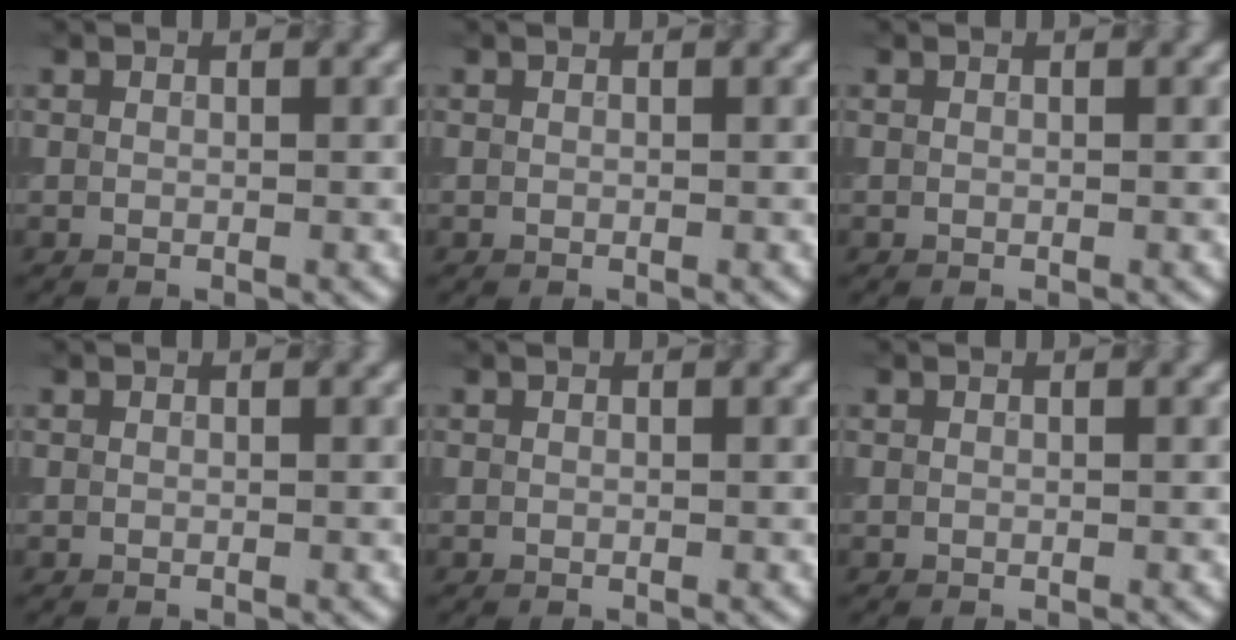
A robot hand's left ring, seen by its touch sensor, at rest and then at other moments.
{"total": 0.0}
{"total": 0.0}
{"total": 0.0}
{"total": 0.0}
{"total": 0.0}